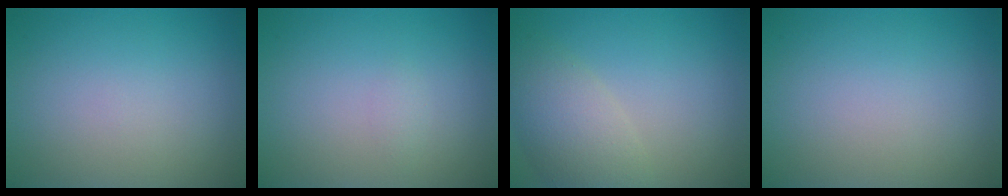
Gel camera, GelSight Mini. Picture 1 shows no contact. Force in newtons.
{"total": 0.6, "press": 0.6, "slide": 0.1}
{"total": 4.8, "press": 4.8, "slide": 0.5}
{"total": 0.0}